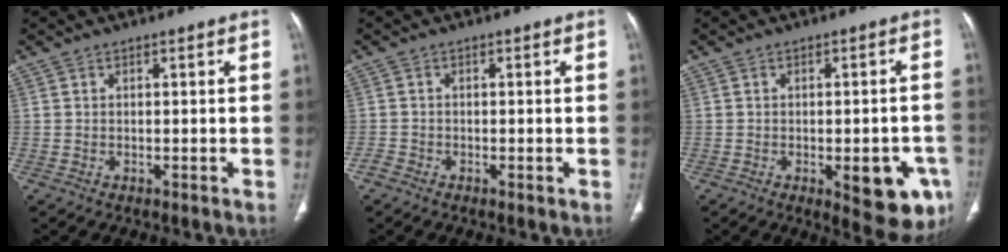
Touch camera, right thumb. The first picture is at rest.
{"total": 1.3, "force": [-1.0, 0.6, 0.5], "torque": [-0.007, -0.001, -0.023]}
{"total": 11.3, "force": [-4.1, 4.3, 9.6], "torque": [-0.088, 0.004, -0.039]}